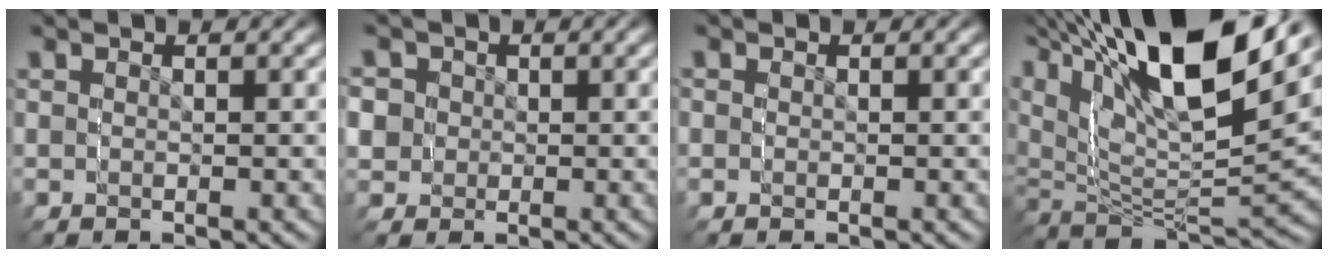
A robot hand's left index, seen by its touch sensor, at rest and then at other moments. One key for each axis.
{"total": 5.2, "fx": 1.0, "fy": 5.1, "fz": 0.1, "tx": -0.023, "ty": -0.031, "tz": 0.024}
{"total": 1.2, "fx": 0.1, "fy": 1.2, "fz": 0.1, "tx": -0.004, "ty": -0.011, "tz": 0.003}
{"total": 13.6, "fx": 7.7, "fy": 7.5, "fz": 8.3, "tx": -0.165, "ty": 0.023, "tz": 0.102}